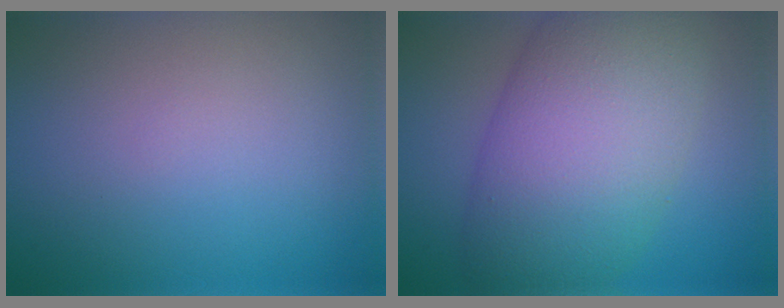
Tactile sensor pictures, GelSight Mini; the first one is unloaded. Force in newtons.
{"total": 11.6, "press": 11.6, "slide": 0.4}